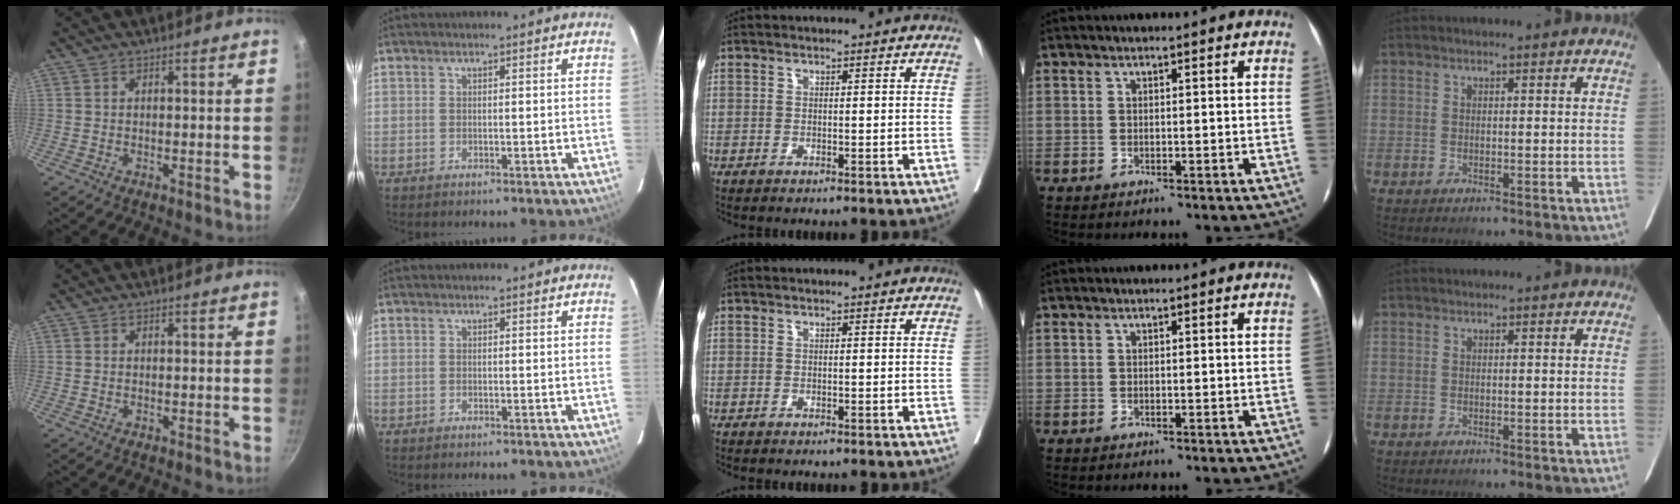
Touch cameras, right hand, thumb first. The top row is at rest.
{}